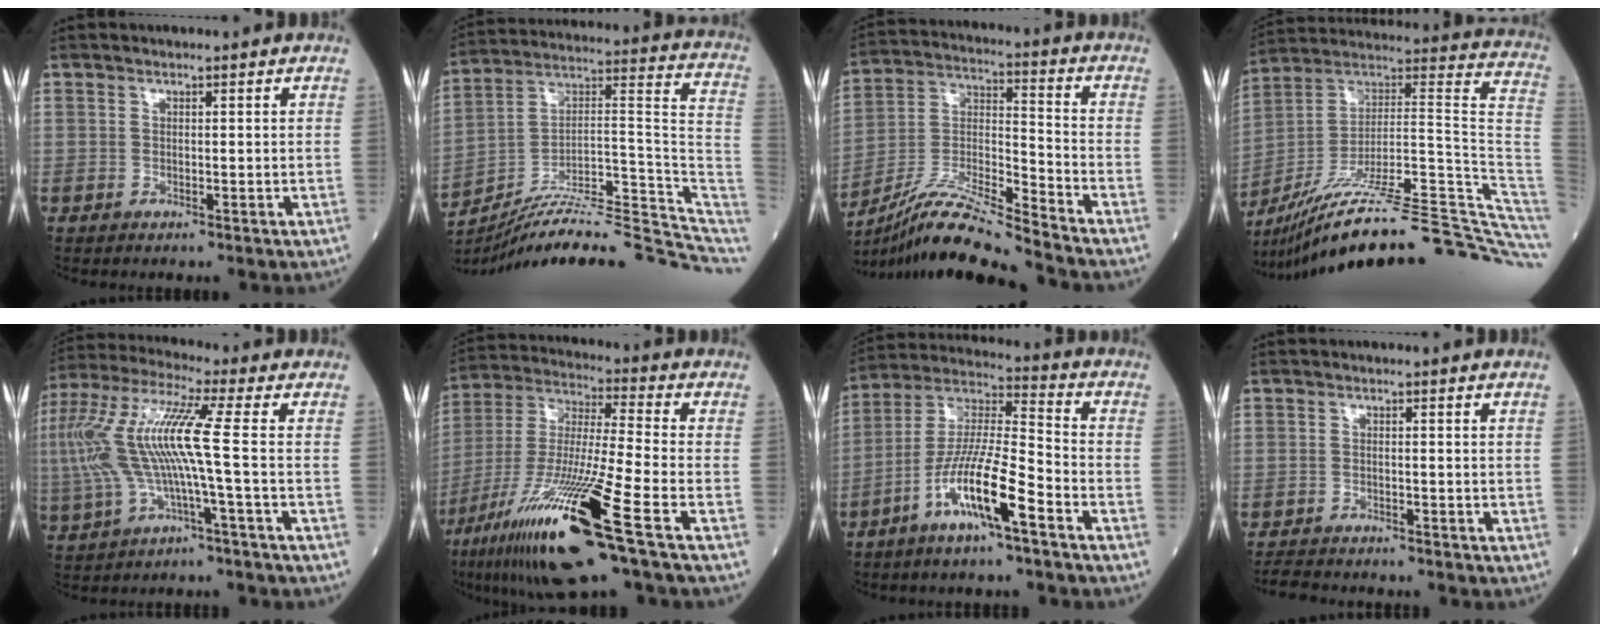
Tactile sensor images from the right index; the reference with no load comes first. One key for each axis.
{"total": 22.7, "fx": -20.3, "fy": 1.6, "fz": 9.9, "tx": -0.096, "ty": 0.048, "tz": -0.306}
{"total": 14.7, "fx": -13.2, "fy": -1.2, "fz": 6.2, "tx": -0.121, "ty": -0.001, "tz": -0.244}
{"total": 35.1, "fx": -28.9, "fy": 1.5, "fz": 19.8, "tx": -0.169, "ty": 0.001, "tz": -0.414}
{"total": 13.3, "fx": -0.8, "fy": 0.6, "fz": 13.3, "tx": -0.296, "ty": 0.025, "tz": -0.019}
{"total": 21.2, "fx": -11.0, "fy": 0.2, "fz": 18.1, "tx": -0.371, "ty": -0.054, "tz": -0.203}
{"total": 12.7, "fx": -6.3, "fy": 1.2, "fz": 10.9, "tx": -0.219, "ty": -0.003, "tz": -0.120}
{"total": 5.0, "fx": -4.7, "fy": 1.2, "fz": 1.2, "tx": -0.017, "ty": -0.011, "tz": -0.075}